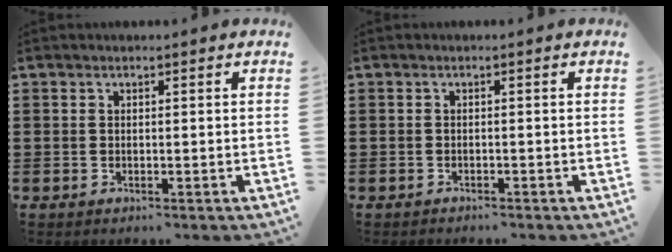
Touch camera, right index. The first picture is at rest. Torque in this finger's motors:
{"motor_torque": [0.15, -0.13, 0.00, 0.00]}